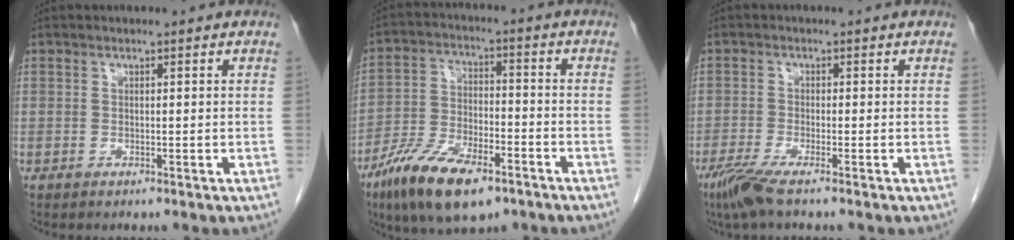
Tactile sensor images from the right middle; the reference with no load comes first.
{"total": 13.5, "force": [-8.5, 4.6, 9.5], "torque": [-0.181, -0.015, -0.149]}
{"total": 4.2, "force": [-2.8, 0.2, 3.0], "torque": [-0.066, -0.013, -0.060]}